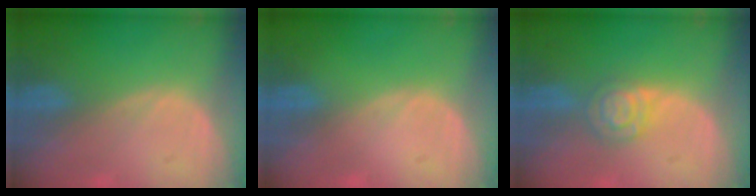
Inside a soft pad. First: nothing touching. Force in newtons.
{"total": 0.0}
{"total": 4.7, "press": 4.2, "slide": 2.1}